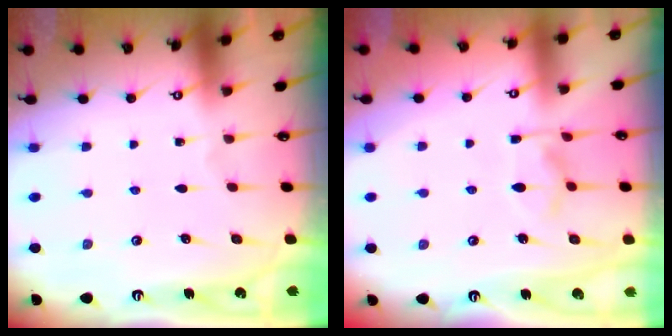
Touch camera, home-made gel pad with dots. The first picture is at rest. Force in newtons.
{"total": 8.4, "press": 8.3, "slide": 1.1}